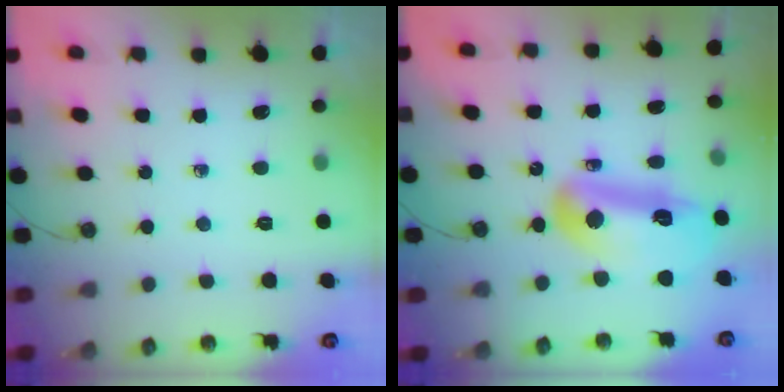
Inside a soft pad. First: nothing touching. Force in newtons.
{"total": 14.9, "press": 14.8, "slide": 1.7}